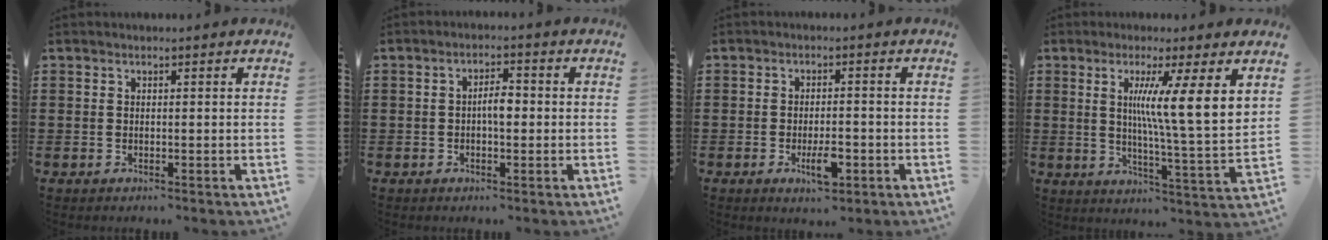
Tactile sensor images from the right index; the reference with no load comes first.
{"total": 3.2, "force": [-0.3, 1.2, 2.9], "torque": [-0.054, 0.005, -0.007]}
{"total": 4.6, "force": [-1.7, 1.7, 3.9], "torque": [-0.070, 0.003, -0.031]}
{"total": 9.4, "force": [4.0, -0.4, 8.5], "torque": [-0.147, -0.027, 0.058]}